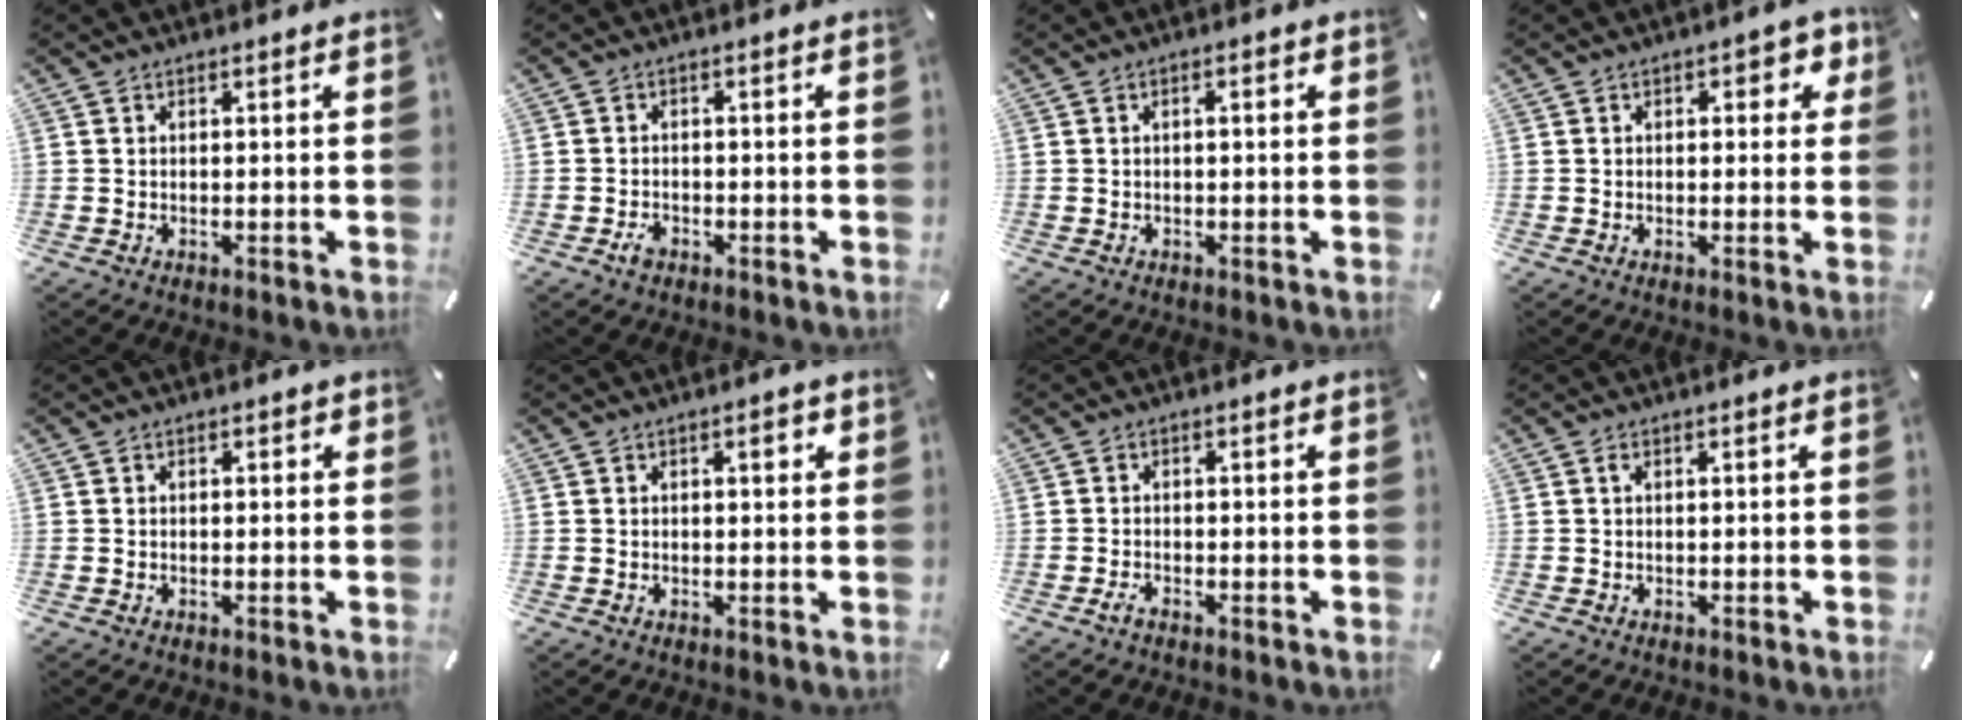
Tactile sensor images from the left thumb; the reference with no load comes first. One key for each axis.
{"total": 2.0, "fx": -1.2, "fy": 1.3, "fz": 0.9, "tx": -0.016, "ty": 0.007, "tz": -0.025}
{"total": 1.4, "fx": -0.1, "fy": 0.5, "fz": 1.3, "tx": -0.023, "ty": 0.002, "tz": -0.003}
{"total": 4.3, "fx": 1.0, "fy": 2.5, "fz": 3.3, "tx": -0.036, "ty": 0.001, "tz": 0.009}
{"total": 0.8, "fx": -0.1, "fy": 0.6, "fz": 0.5, "tx": -0.009, "ty": 0.003, "tz": -0.002}
{"total": 2.5, "fx": 0.9, "fy": 0.9, "fz": 2.1, "tx": -0.027, "ty": 0.001, "tz": 0.009}
{"total": 1.5, "fx": -1.2, "fy": 0.5, "fz": 0.9, "tx": -0.015, "ty": 0.004, "tz": -0.022}
{"total": 0.6, "fx": 0.1, "fy": 0.2, "fz": 0.5, "tx": -0.011, "ty": 0.001, "tz": 0.002}